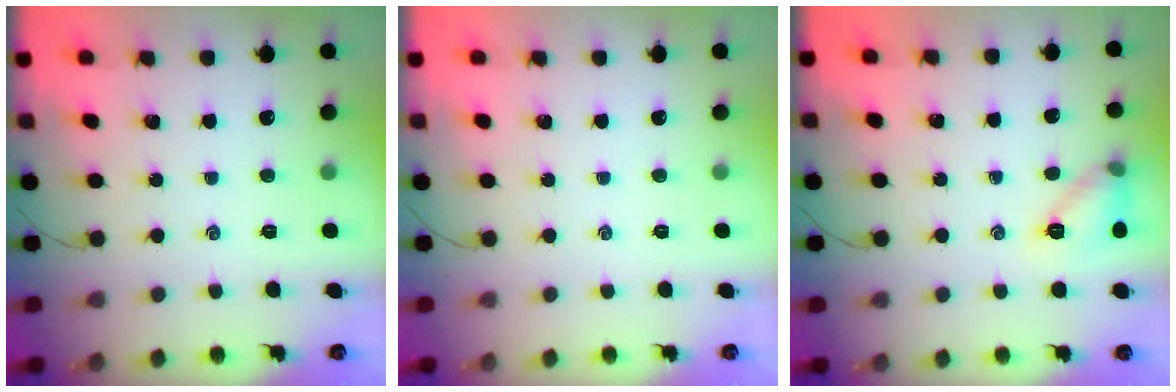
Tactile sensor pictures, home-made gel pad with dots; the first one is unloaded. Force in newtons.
{"total": 0.0}
{"total": 9.4, "press": 9.3, "slide": 0.9}